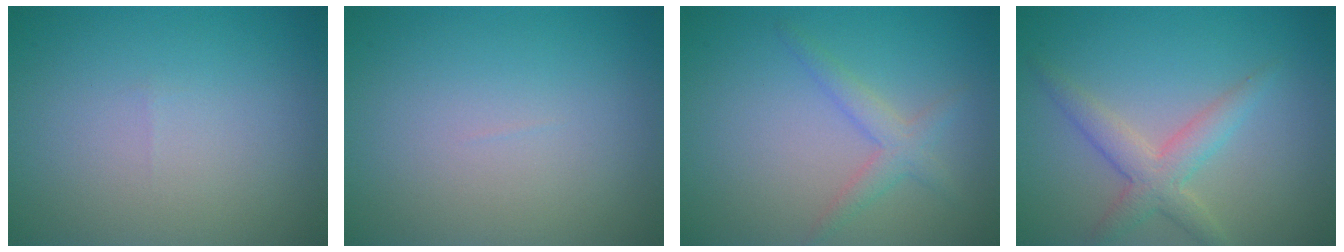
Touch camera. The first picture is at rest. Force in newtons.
{"total": 0.0}
{"total": 2.1, "press": 2.1, "slide": 0.1}
{"total": 3.3, "press": 3.3, "slide": 0.1}